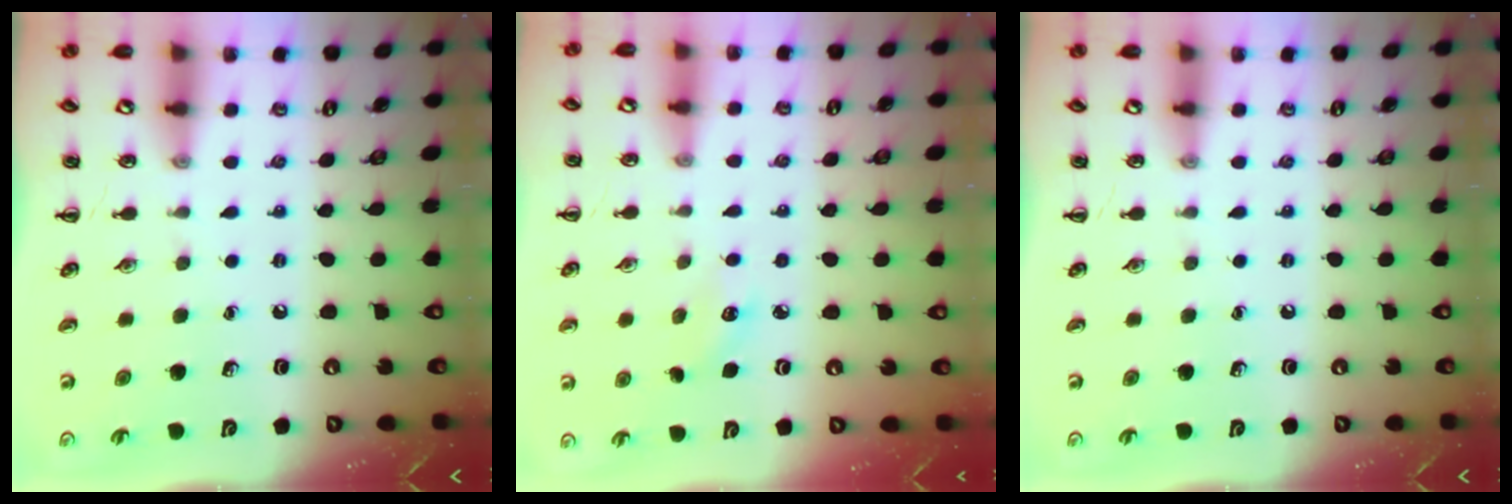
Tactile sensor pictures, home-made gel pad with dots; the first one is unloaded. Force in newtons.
{"total": 3.8, "press": 3.6, "slide": 1.1}
{"total": 0.0}